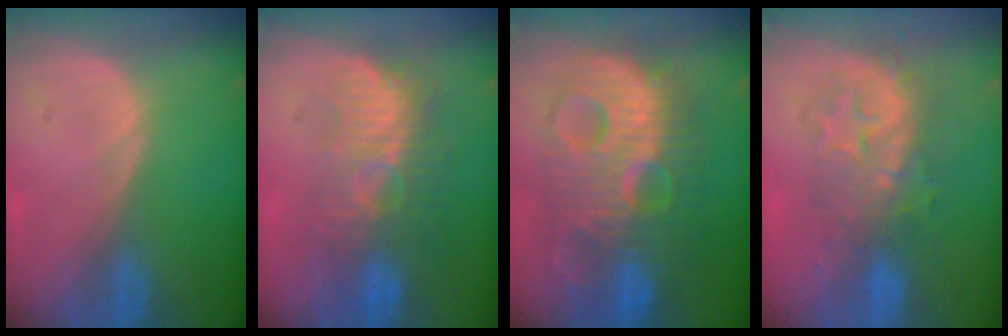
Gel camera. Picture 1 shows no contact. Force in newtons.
{"total": 9.1, "press": 8.5, "slide": 3.3}
{"total": 13.4, "press": 13.4, "slide": 1.0}
{"total": 8.4, "press": 7.9, "slide": 2.7}